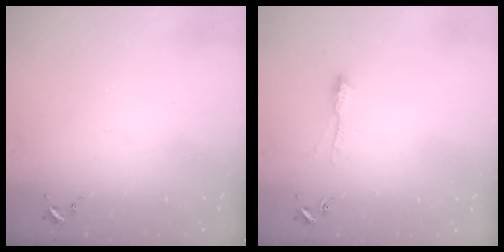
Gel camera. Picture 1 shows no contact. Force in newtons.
{"total": 5.3, "press": 5.2, "slide": 0.6}